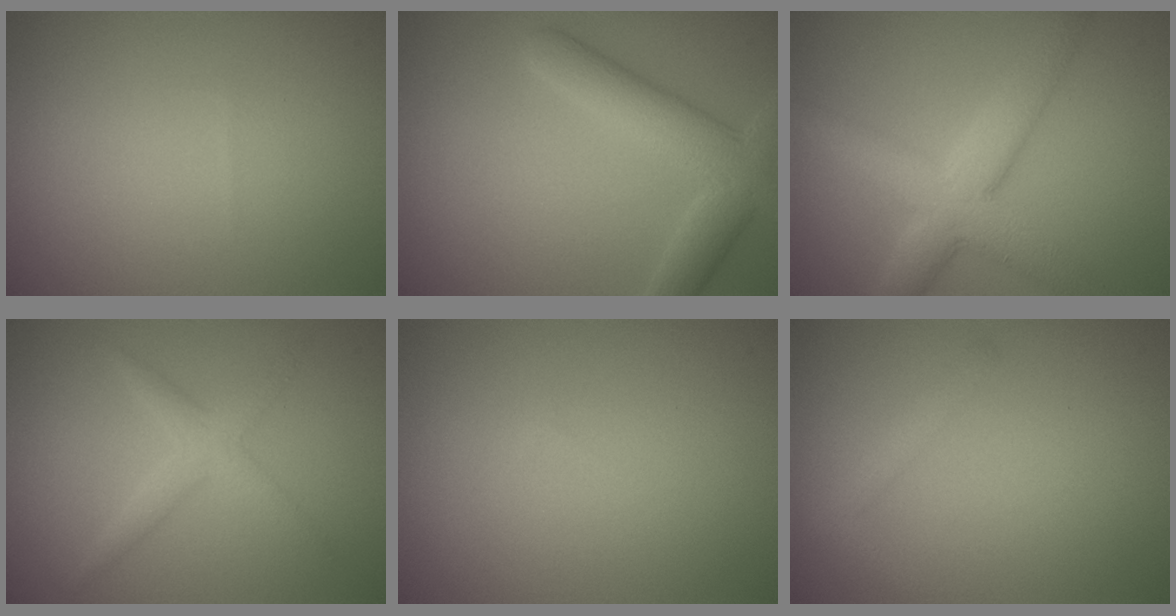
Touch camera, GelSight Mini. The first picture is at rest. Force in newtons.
{"total": 5.4, "press": 5.4, "slide": 0.4}
{"total": 5.6, "press": 5.6, "slide": 0.2}
{"total": 2.2, "press": 2.2, "slide": 0.1}
{"total": 0.0}
{"total": 1.4, "press": 1.4, "slide": 0.1}